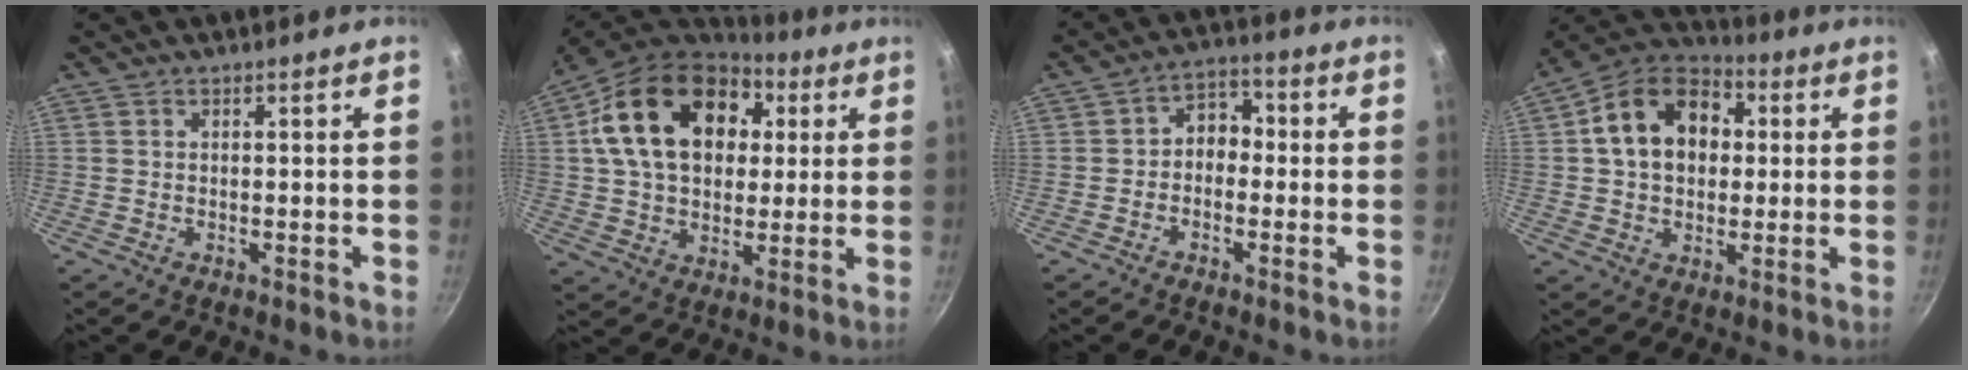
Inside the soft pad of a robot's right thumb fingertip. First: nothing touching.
{"total": 22.1, "force": [6.0, 15.6, 14.5], "torque": [-0.226, 0.010, 0.095]}
{"total": 5.4, "force": [-0.8, 4.2, 3.3], "torque": [-0.015, 0.025, -0.028]}
{"total": 15.5, "force": [2.8, 11.5, 10.0], "torque": [-0.140, 0.027, 0.029]}